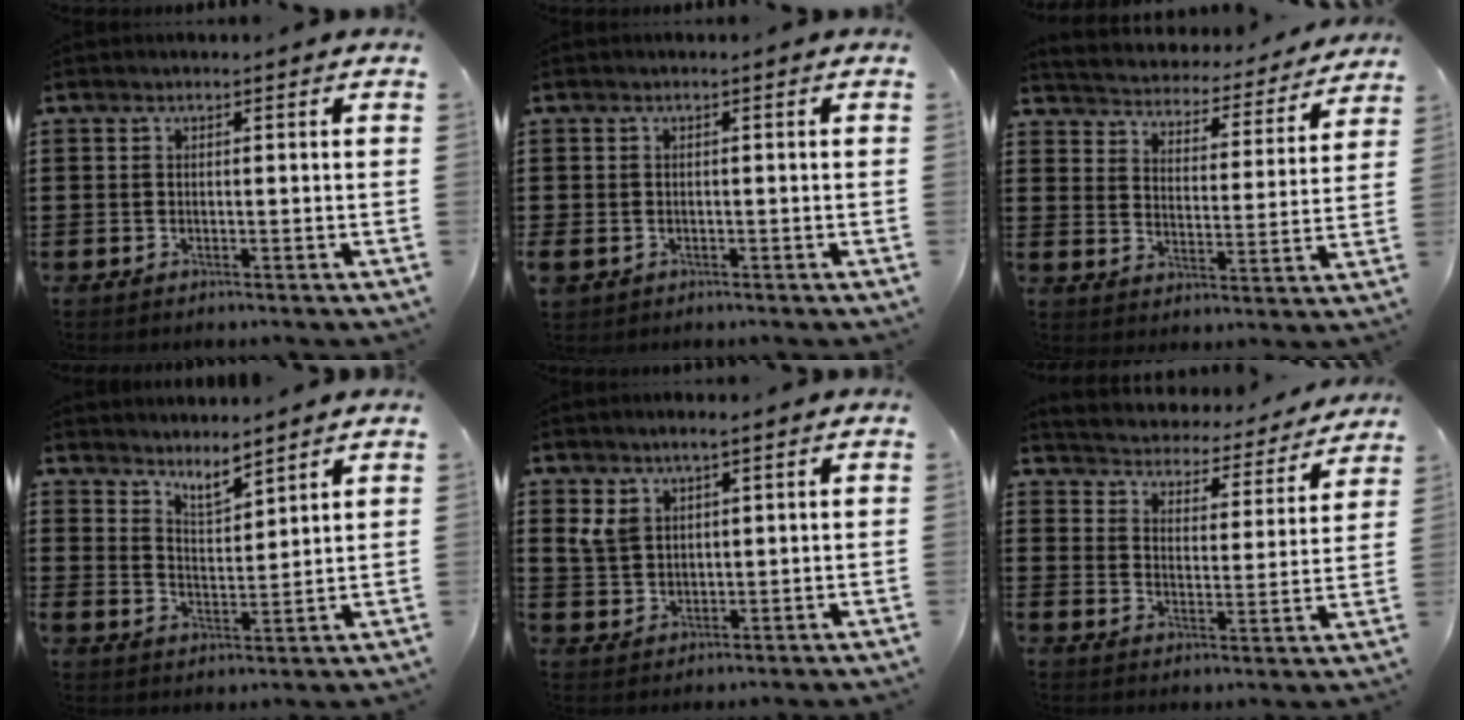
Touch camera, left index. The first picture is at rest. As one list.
[{"total": 0.9, "force": [-0.5, 0.7, 0.1], "torque": [-0.015, 0.001, -0.014]}, {"total": 3.4, "force": [3.4, 0.1, -0.4], "torque": [-0.019, -0.035, 0.049]}, {"total": 4.2, "force": [4.1, 0.2, 0.8], "torque": [-0.029, -0.015, 0.074]}, {"total": 3.8, "force": [2.2, 2.2, 2.1], "torque": [-0.051, 0.008, 0.039]}, {"total": 3.1, "force": [3.1, 0.2, -0.4], "torque": [-0.018, -0.035, 0.044]}]